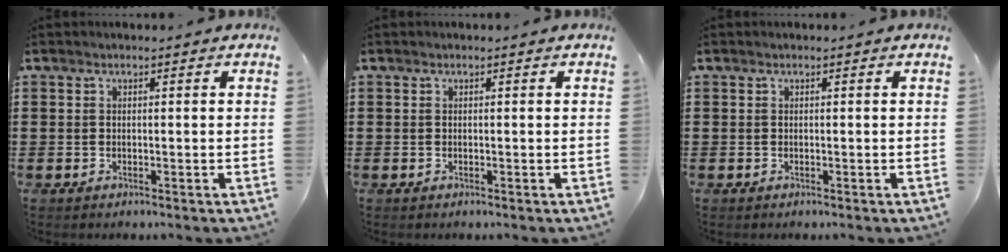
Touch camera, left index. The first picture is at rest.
{"total": 0.0}
{"total": 0.0}